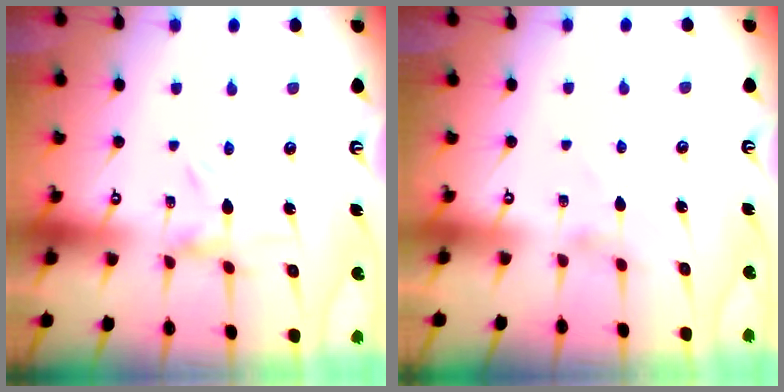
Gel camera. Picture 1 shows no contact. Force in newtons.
{"total": 0.6, "press": 0.5, "slide": 0.3}